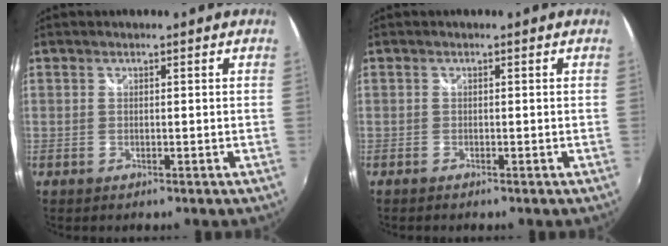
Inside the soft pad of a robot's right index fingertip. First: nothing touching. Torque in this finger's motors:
{"motor_torque": [-0.15, -0.10, 0.06, 0.02]}